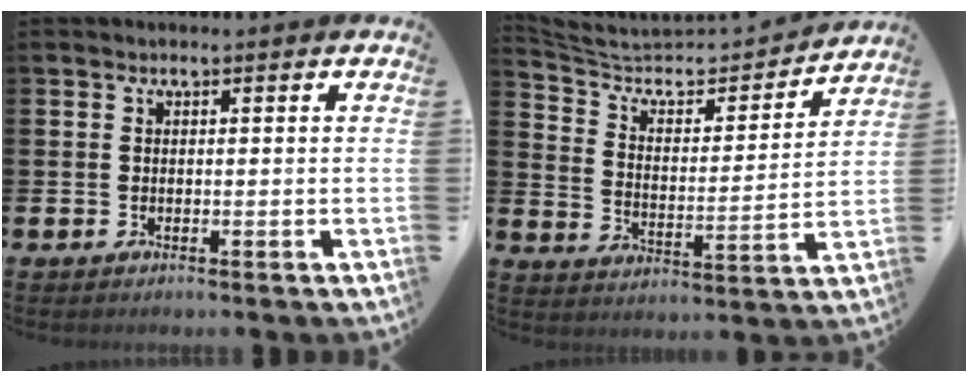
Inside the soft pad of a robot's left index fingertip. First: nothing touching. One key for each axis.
{"total": 6.4, "fx": 5.6, "fy": 2.2, "fz": 2.3, "tx": -0.079, "ty": -0.039, "tz": 0.089}